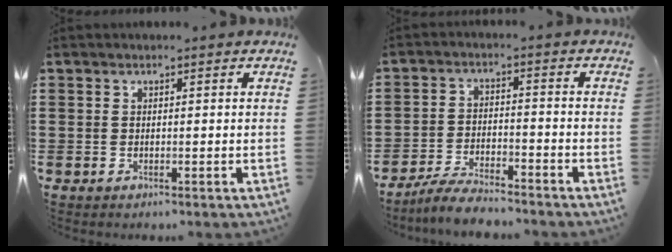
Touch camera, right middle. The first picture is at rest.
{"total": 5.2, "force": [-4.9, 0.5, 1.8], "torque": [-0.042, 0.000, -0.099]}